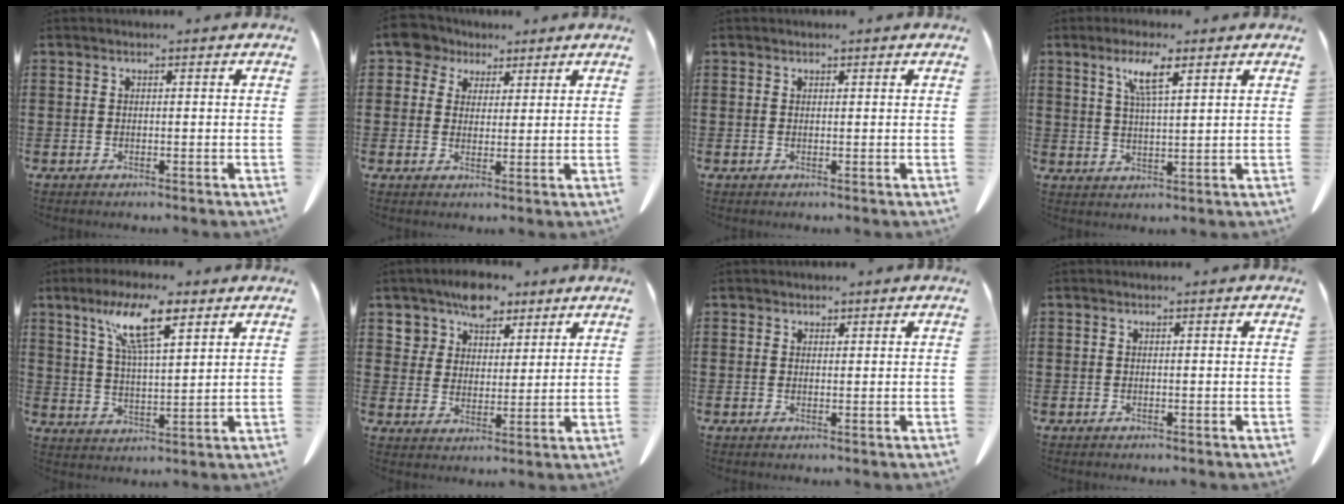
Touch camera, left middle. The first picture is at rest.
{"total": 6.0, "force": [4.0, 4.0, 1.7], "torque": [-0.053, 0.003, 0.074]}
{"total": 0.5, "force": [0.4, 0.3, 0.1], "torque": [-0.004, -0.001, 0.010]}
{"total": 5.9, "force": [3.4, 1.0, 4.7], "torque": [-0.104, 0.006, 0.057]}
{"total": 10.3, "force": [6.3, 2.5, 7.8], "torque": [-0.158, -0.005, 0.108]}
{"total": 7.4, "force": [5.7, 4.4, 1.9], "torque": [-0.058, -0.005, 0.107]}
{"total": 1.2, "force": [1.0, 0.5, 0.0], "torque": [-0.005, 0.000, 0.022]}
{"total": 0.0}